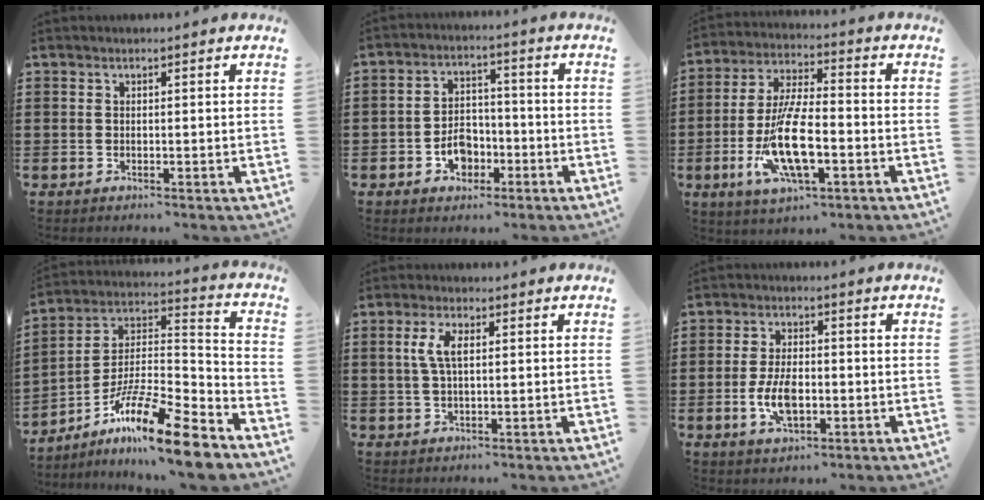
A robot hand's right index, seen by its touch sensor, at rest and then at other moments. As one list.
[{"total": 5.1, "force": [-2.3, 3.8, 2.5], "torque": [-0.039, 0.006, -0.044]}, {"total": 12.1, "force": [-3.6, 4.0, 10.8], "torque": [-0.226, -0.008, -0.065]}, {"total": 15.0, "force": [-10.5, 2.3, 10.4], "torque": [-0.186, 0.022, -0.194]}, {"total": 4.5, "force": [0.8, 1.9, 4.0], "torque": [-0.091, 0.008, 0.008]}, {"total": 6.0, "force": [-1.4, 3.1, 4.9], "torque": [-0.112, -0.002, -0.029]}]